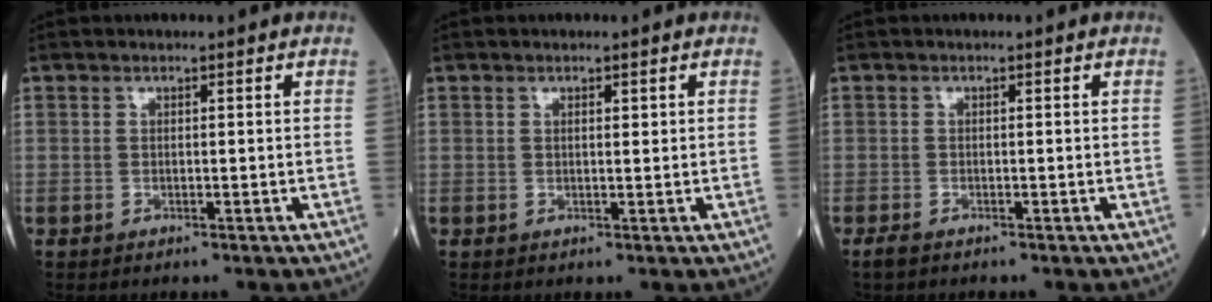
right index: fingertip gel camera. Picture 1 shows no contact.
{"total": 0.9, "force": [0.4, 0.2, 0.7], "torque": [-0.012, -0.001, 0.006]}
{"total": 1.2, "force": [-1.0, 0.3, 0.6], "torque": [-0.021, -0.004, -0.019]}